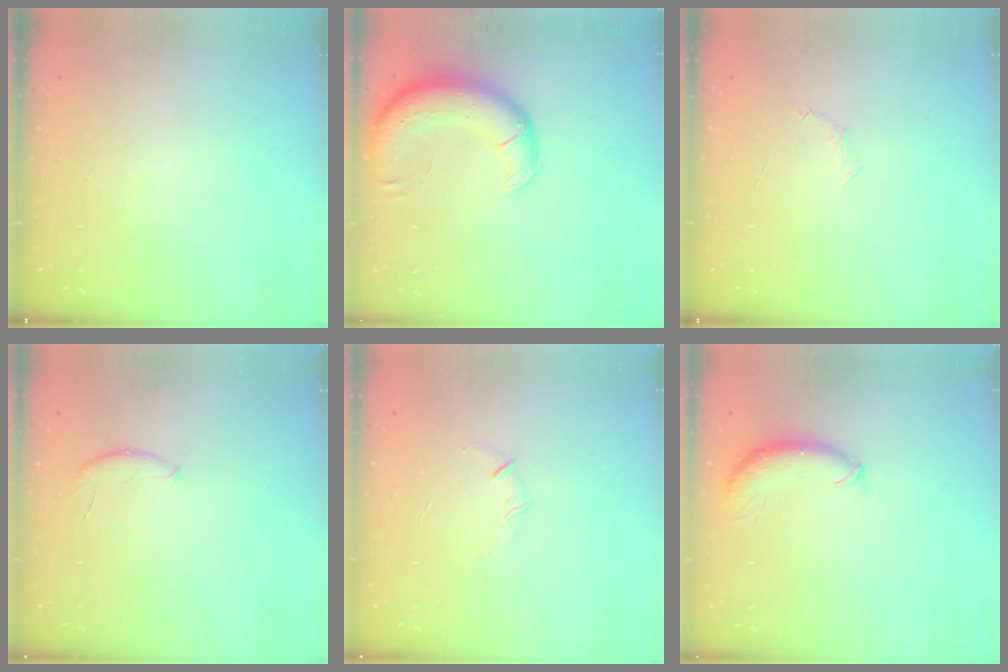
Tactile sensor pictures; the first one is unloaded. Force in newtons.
{"total": 13.2, "press": 12.8, "slide": 3.3}
{"total": 3.9, "press": 3.7, "slide": 1.0}
{"total": 6.5, "press": 6.4, "slide": 0.8}
{"total": 3.7, "press": 3.6, "slide": 1.1}
{"total": 8.7, "press": 8.6, "slide": 1.2}